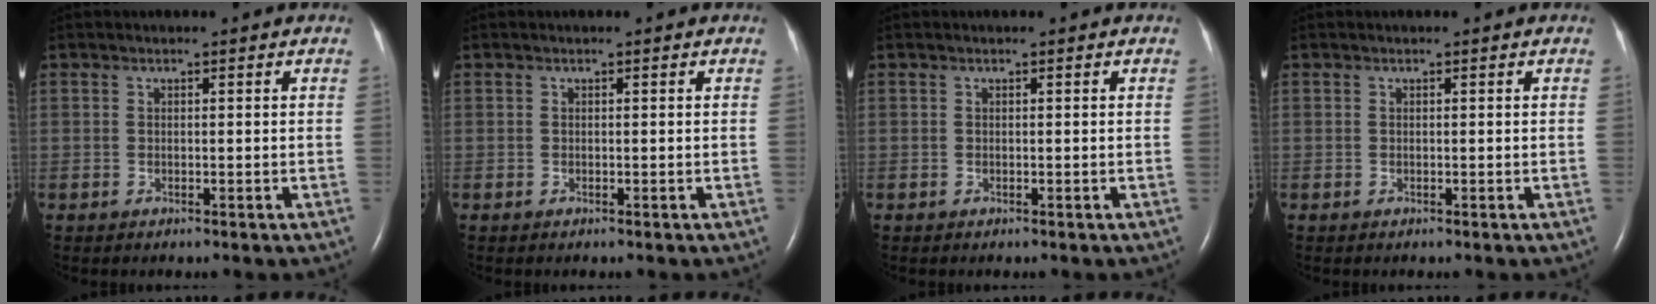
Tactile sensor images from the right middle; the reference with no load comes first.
{"total": 0.0}
{"total": 0.0}
{"total": 0.0}